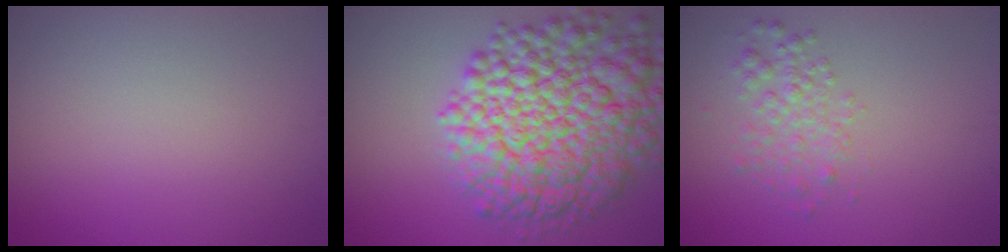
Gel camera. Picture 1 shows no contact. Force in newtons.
{"total": 12.2, "press": 12.2, "slide": 0.4}
{"total": 2.4, "press": 2.4, "slide": 0.1}